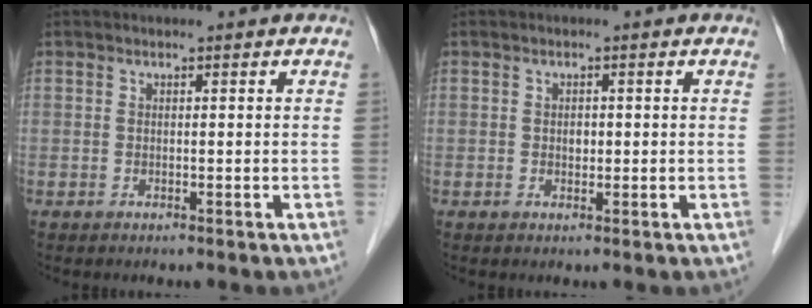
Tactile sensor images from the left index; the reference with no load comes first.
{"total": 1.2, "force": [0.0, 0.8, 0.8], "torque": [-0.013, 0.002, 0.001]}